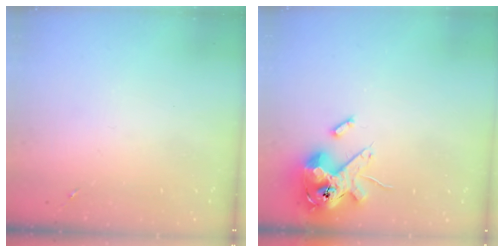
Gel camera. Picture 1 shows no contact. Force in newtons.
{"total": 14.8, "press": 14.5, "slide": 2.9}